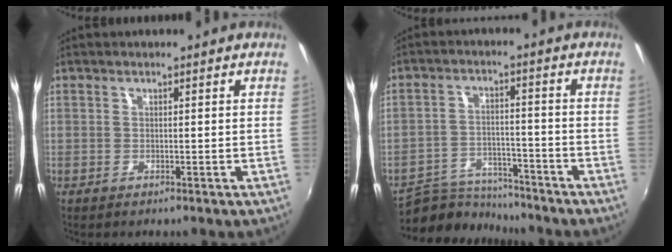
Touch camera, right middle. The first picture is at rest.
{"total": 8.7, "force": [-8.1, 2.8, 1.2], "torque": [-0.042, 0.010, -0.132]}